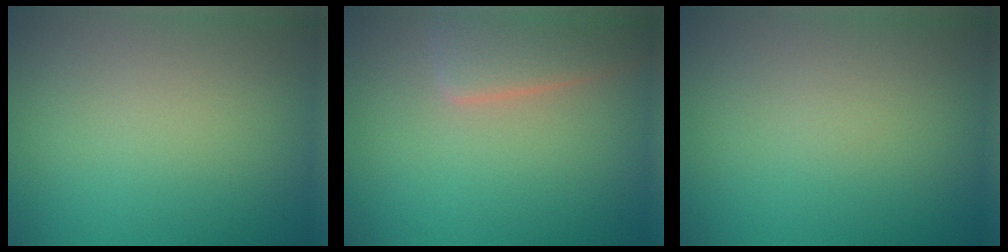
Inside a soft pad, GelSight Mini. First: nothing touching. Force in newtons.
{"total": 4.1, "press": 4.1, "slide": 0.1}
{"total": 0.0}